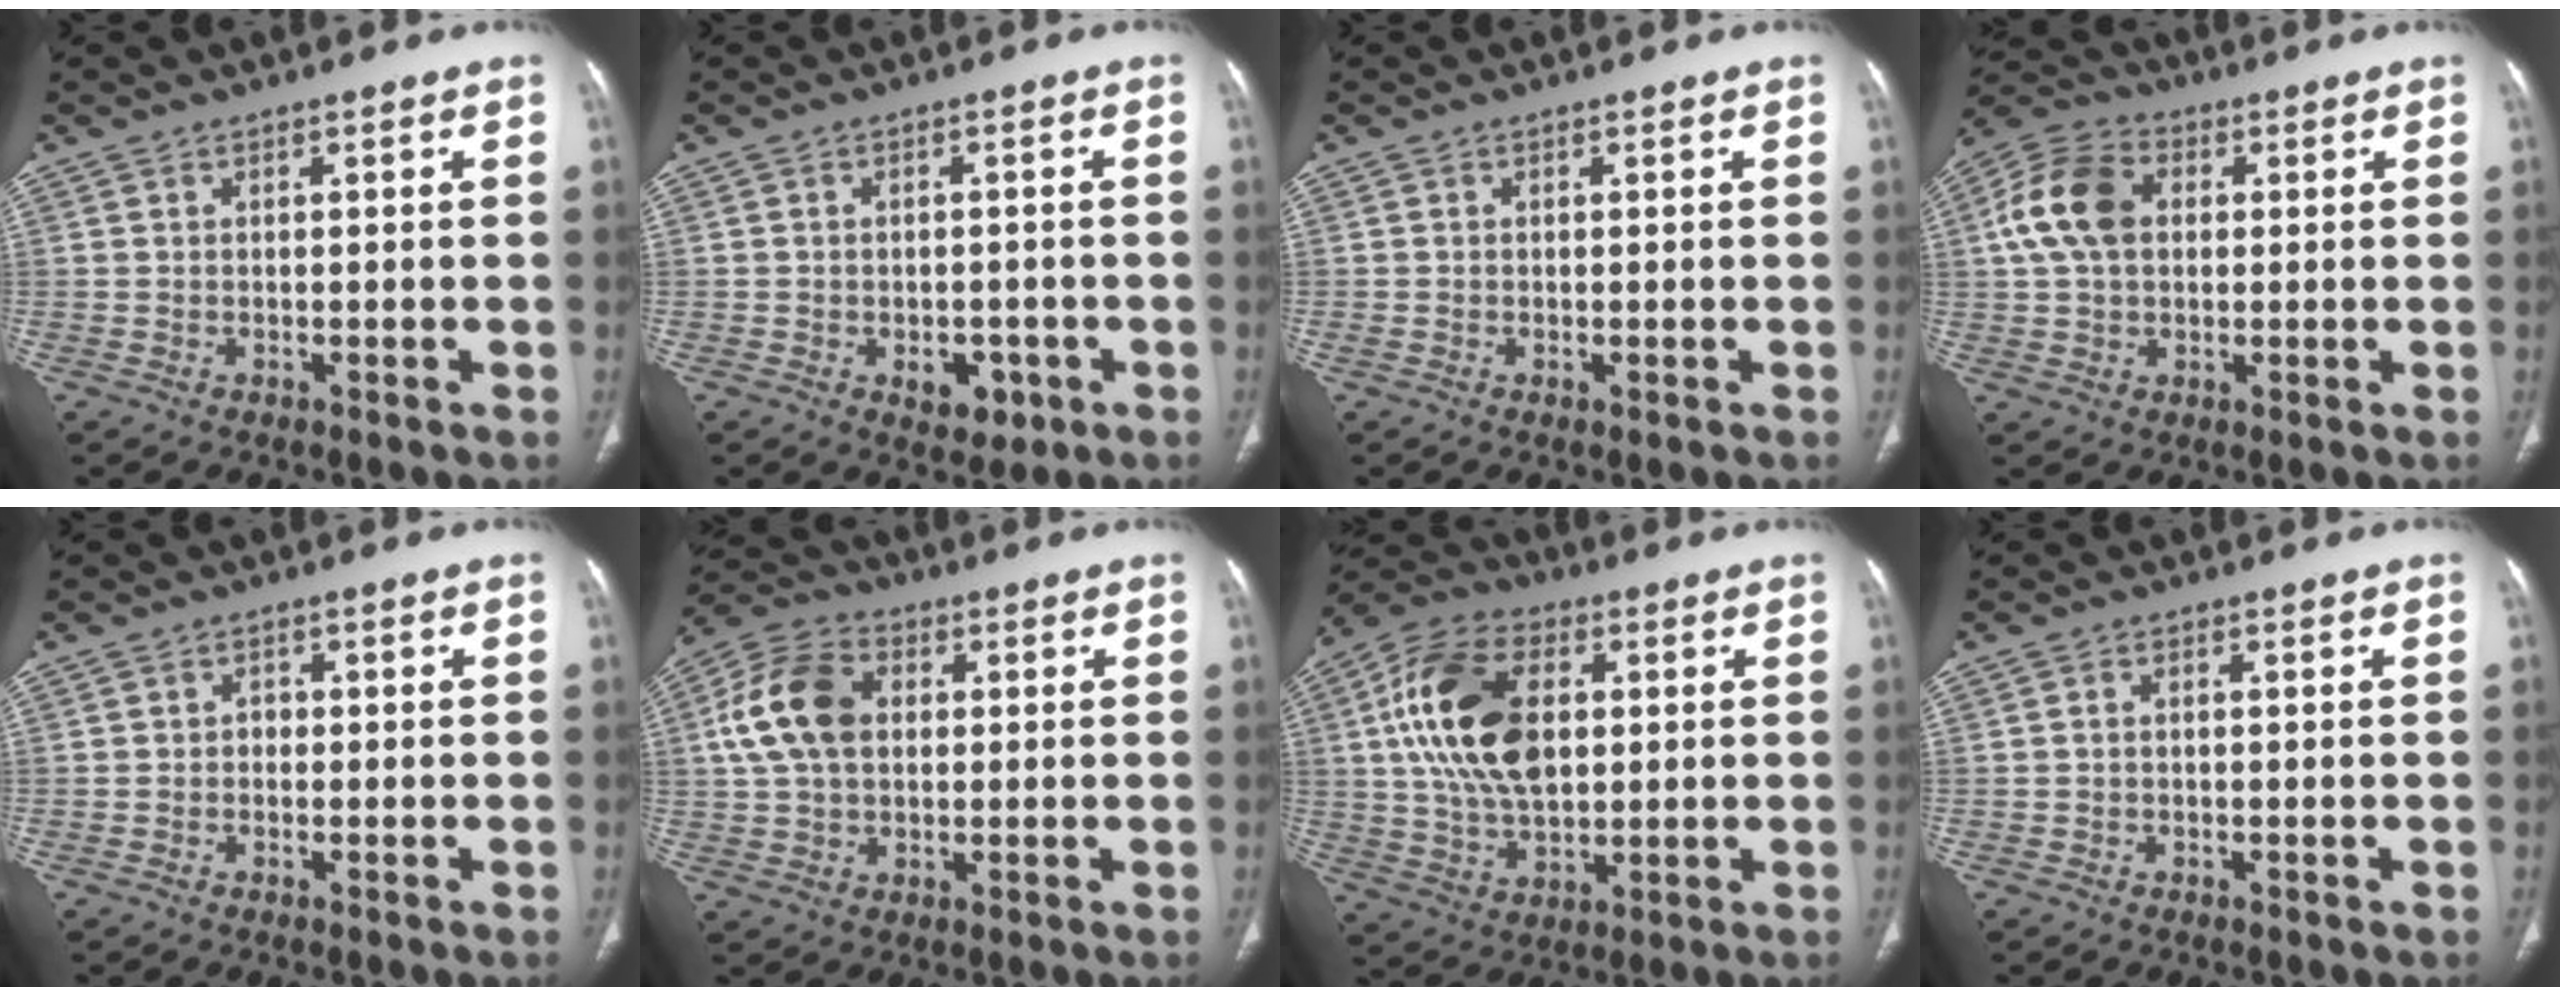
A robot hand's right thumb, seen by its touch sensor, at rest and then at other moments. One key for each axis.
{"total": 4.9, "fx": -1.9, "fy": 3.2, "fz": 3.2, "tx": -0.025, "ty": 0.006, "tz": -0.015}
{"total": 0.5, "fx": -0.1, "fy": 0.2, "fz": 0.5, "tx": -0.014, "ty": -0.004, "tz": -0.003}
{"total": 11.6, "fx": 1.9, "fy": 8.2, "fz": 7.9, "tx": -0.151, "ty": 0.022, "tz": 0.027}
{"total": 2.0, "fx": -0.3, "fy": 1.7, "fz": 1.0, "tx": -0.001, "ty": 0.008, "tz": -0.010}
{"total": 12.6, "fx": 2.0, "fy": 8.7, "fz": 8.8, "tx": -0.164, "ty": 0.020, "tz": 0.031}
{"total": 18.3, "fx": 3.2, "fy": 11.2, "fz": 14.2, "tx": -0.254, "ty": 0.007, "tz": 0.057}
{"total": 0.8, "fx": -0.1, "fy": 0.5, "fz": 0.7, "tx": -0.011, "ty": 0.002, "tz": -0.005}